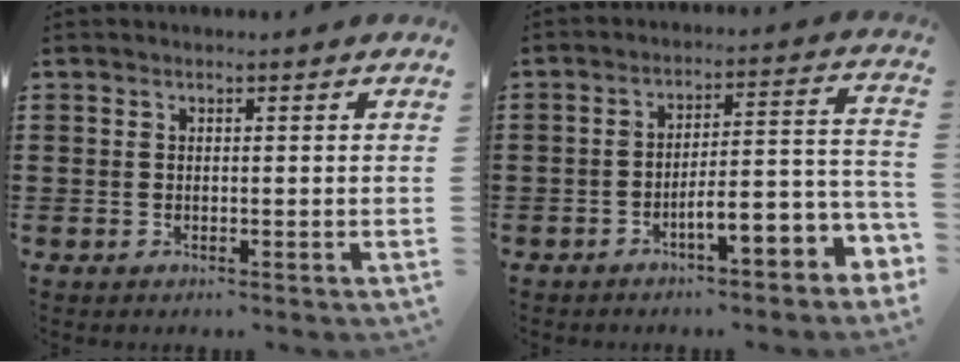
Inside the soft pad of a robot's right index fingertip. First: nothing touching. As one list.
[{"total": 5.1, "force": [-3.3, 0.7, 3.8], "torque": [-0.070, -0.021, -0.067]}]